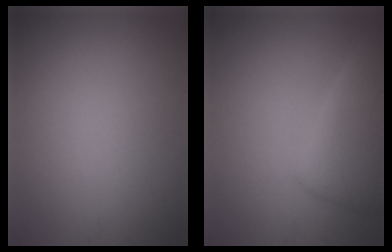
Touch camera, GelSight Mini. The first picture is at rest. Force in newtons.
{"total": 4.6, "press": 4.6, "slide": 0.4}